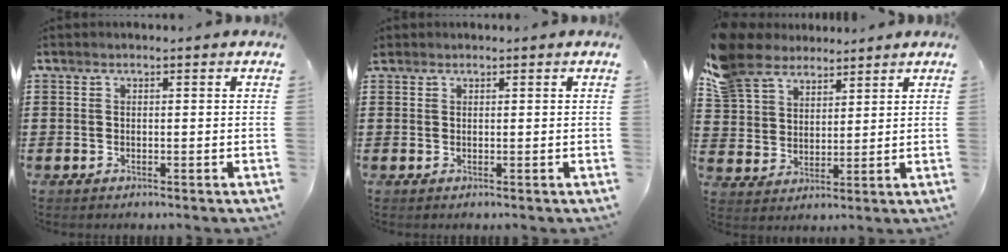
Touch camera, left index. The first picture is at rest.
{"total": 0.7, "force": [0.6, 0.4, 0.1], "torque": [-0.004, 0.002, 0.012]}
{"total": 8.1, "force": [6.7, 4.0, 2.0], "torque": [-0.076, -0.006, 0.129]}